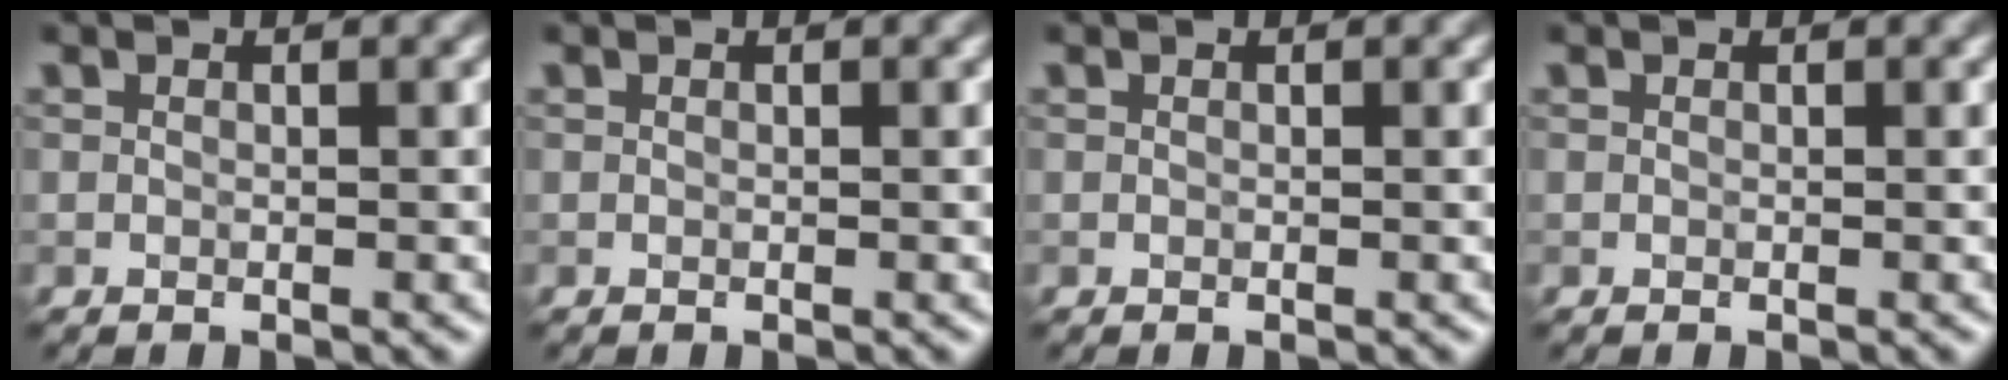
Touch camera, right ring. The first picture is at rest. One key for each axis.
{"total": 0.0}
{"total": 0.0}
{"total": 0.0}